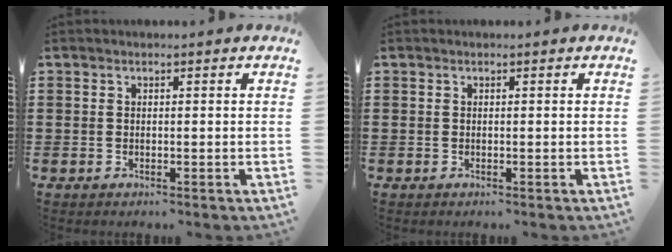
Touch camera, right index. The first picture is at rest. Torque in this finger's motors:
{"motor_torque": [0.99, 1.03, 0.00, 0.01]}